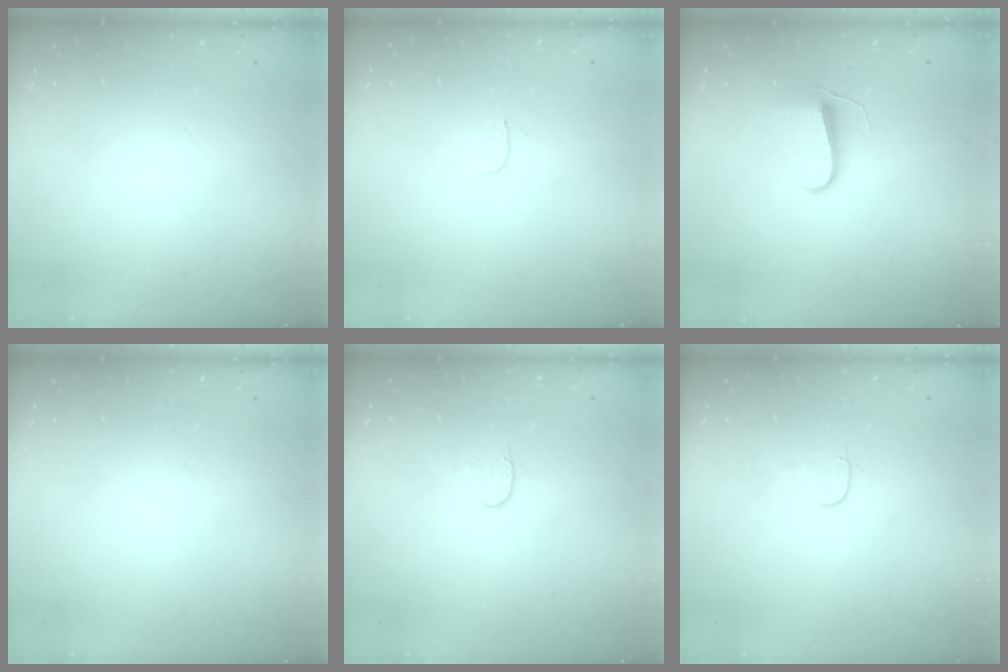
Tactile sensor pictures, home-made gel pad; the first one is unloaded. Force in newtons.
{"total": 3.1, "press": 3.1, "slide": 0.3}
{"total": 8.5, "press": 8.5, "slide": 0.6}
{"total": 0.0}
{"total": 3.6, "press": 3.6, "slide": 0.4}
{"total": 4.0, "press": 4.0, "slide": 0.4}